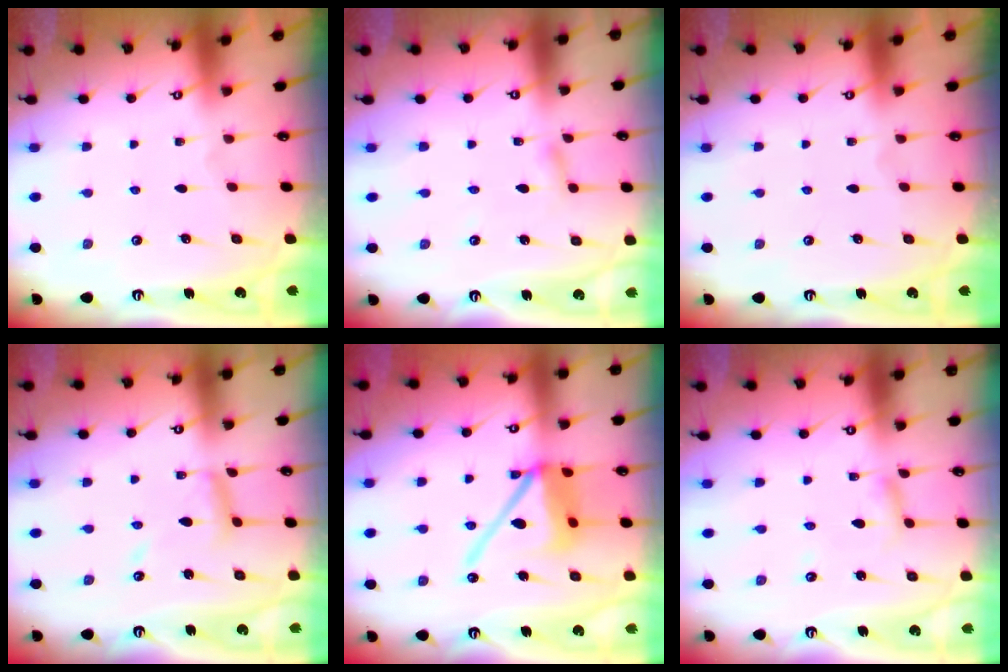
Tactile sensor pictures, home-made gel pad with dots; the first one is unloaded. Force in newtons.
{"total": 3.1, "press": 3.1, "slide": 0.3}
{"total": 0.0}
{"total": 10.4, "press": 10.4, "slide": 0.7}
{"total": 13.7, "press": 13.6, "slide": 1.9}
{"total": 2.7, "press": 2.7, "slide": 0.2}